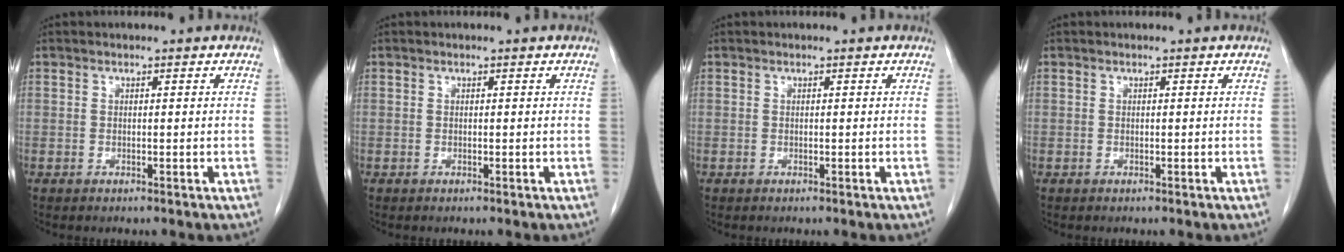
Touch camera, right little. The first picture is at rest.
{"total": 0.0}
{"total": 0.0}
{"total": 0.0}